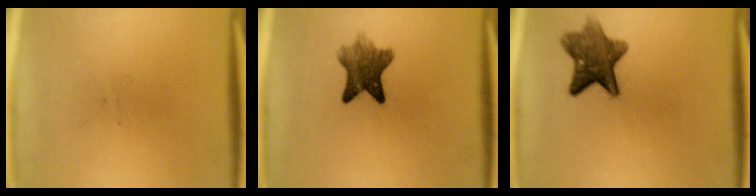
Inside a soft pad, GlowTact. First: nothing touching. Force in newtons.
{"total": 7.0}
{"total": 8.3}